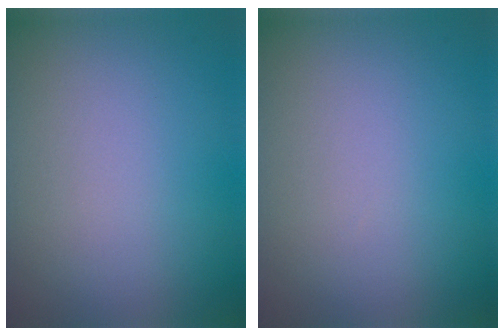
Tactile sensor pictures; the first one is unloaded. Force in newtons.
{"total": 0.0}